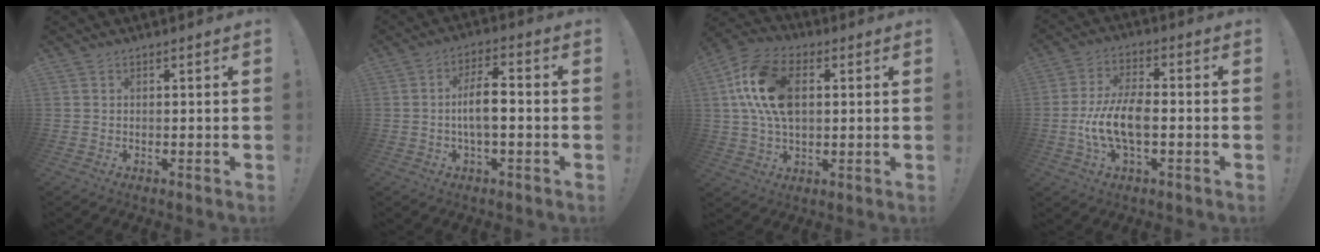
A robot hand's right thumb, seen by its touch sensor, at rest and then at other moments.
{"total": 8.4, "force": [-1.0, 3.0, 7.8], "torque": [-0.141, 0.008, -0.023]}
{"total": 17.2, "force": [3.3, 11.2, 12.7], "torque": [-0.240, 0.014, 0.066]}
{"total": 12.1, "force": [-2.4, 5.6, 10.5], "torque": [-0.219, 0.003, -0.041]}